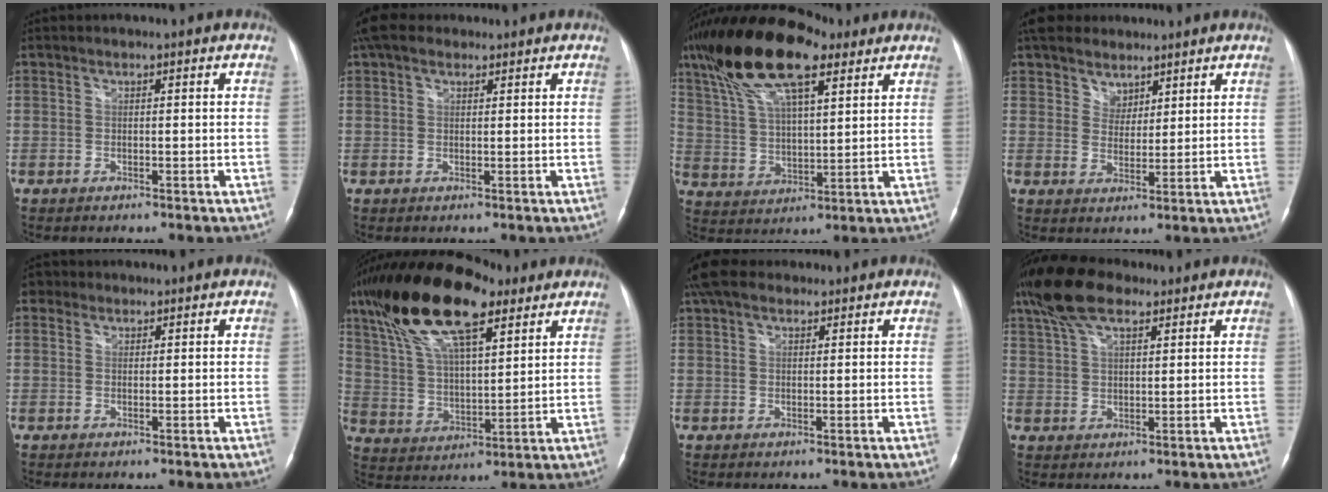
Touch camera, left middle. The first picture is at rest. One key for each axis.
{"total": 4.6, "fx": 3.3, "fy": 2.5, "fz": 2.0, "tx": -0.047, "ty": 0.034, "tz": 0.063}
{"total": 18.2, "fx": 11.3, "fy": 5.7, "fz": 13.0, "tx": -0.264, "ty": 0.041, "tz": 0.208}
{"total": 7.7, "fx": 5.8, "fy": 4.8, "fz": 1.8, "tx": -0.029, "ty": 0.020, "tz": 0.104}
{"total": 2.2, "fx": 1.1, "fy": 1.9, "fz": 0.4, "tx": -0.003, "ty": 0.011, "tz": 0.014}
{"total": 20.2, "fx": 12.5, "fy": 6.5, "fz": 14.5, "tx": -0.292, "ty": 0.041, "tz": 0.228}
{"total": 5.5, "fx": 4.0, "fy": 2.7, "fz": 2.6, "tx": -0.060, "ty": 0.035, "tz": 0.077}
{"total": 9.7, "fx": 6.8, "fy": 3.5, "fz": 5.9, "tx": -0.123, "ty": 0.030, "tz": 0.126}